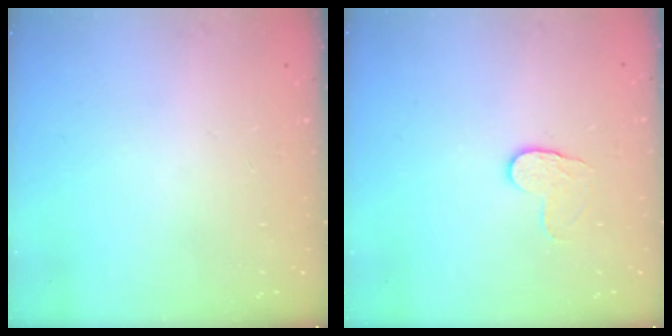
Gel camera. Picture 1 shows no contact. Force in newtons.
{"total": 4.3, "press": 4.3, "slide": 0.4}